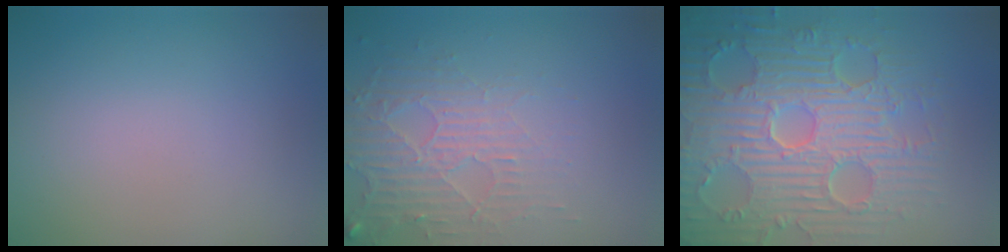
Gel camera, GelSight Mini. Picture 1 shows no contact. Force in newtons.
{"total": 3.8, "press": 2.9, "slide": 2.4}
{"total": 10.1, "press": 7.0, "slide": 7.3}